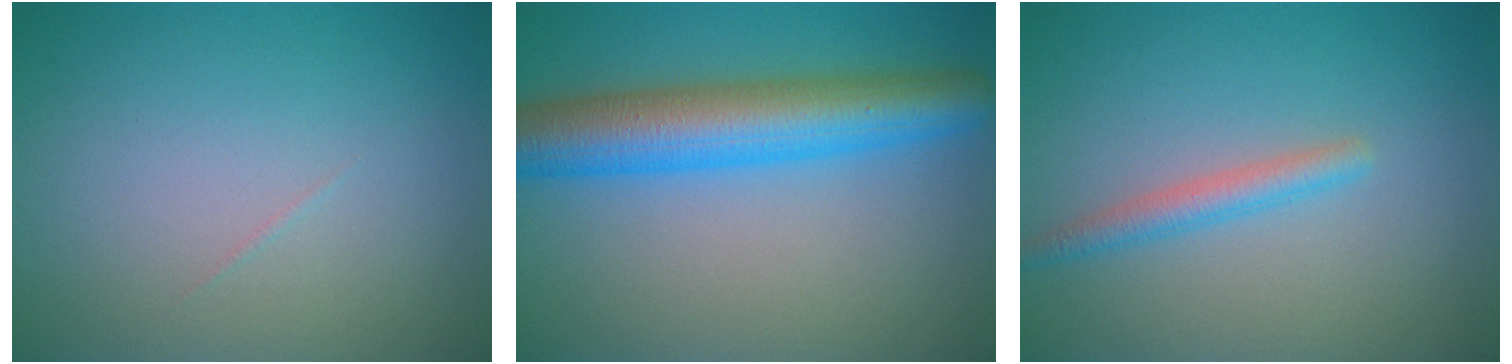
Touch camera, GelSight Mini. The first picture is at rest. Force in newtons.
{"total": 8.1, "press": 8.1, "slide": 0.2}
{"total": 2.0, "press": 2.0, "slide": 0.1}